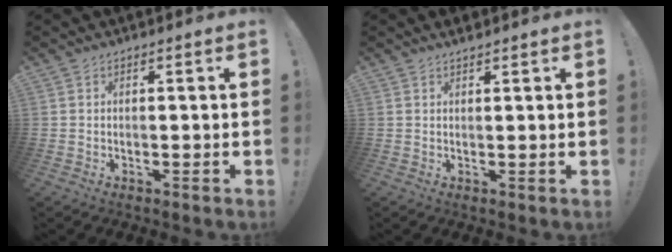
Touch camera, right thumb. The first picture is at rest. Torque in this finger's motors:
{"motor_torque": [-0.12, 0.10, 0.15, 0.10, -0.01]}